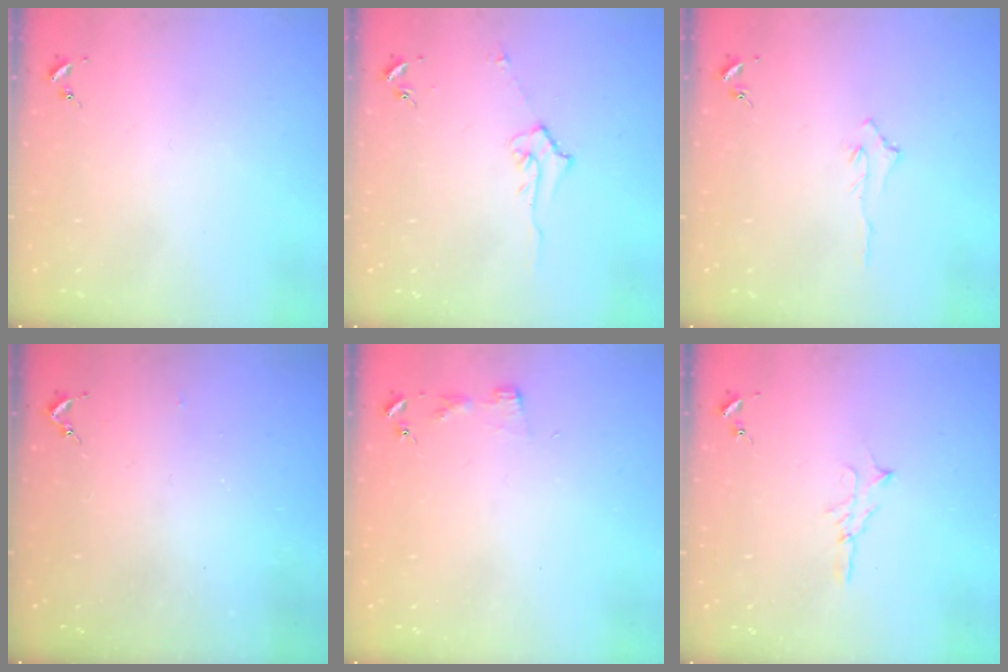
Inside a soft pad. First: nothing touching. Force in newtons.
{"total": 5.1, "press": 5.0, "slide": 0.6}
{"total": 2.9, "press": 2.9, "slide": 0.4}
{"total": 2.6, "press": 2.5, "slide": 0.3}
{"total": 2.9, "press": 2.9, "slide": 0.3}
{"total": 4.7, "press": 4.7, "slide": 0.5}